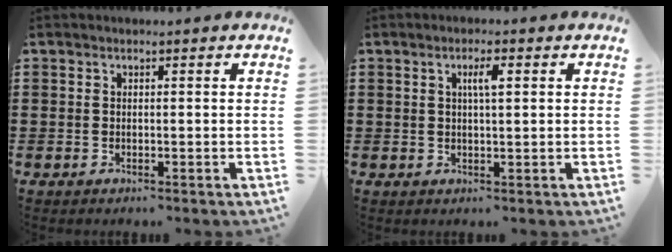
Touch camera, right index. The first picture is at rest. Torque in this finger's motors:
{"motor_torque": [0.07, -0.02, 0.06, 0.05]}